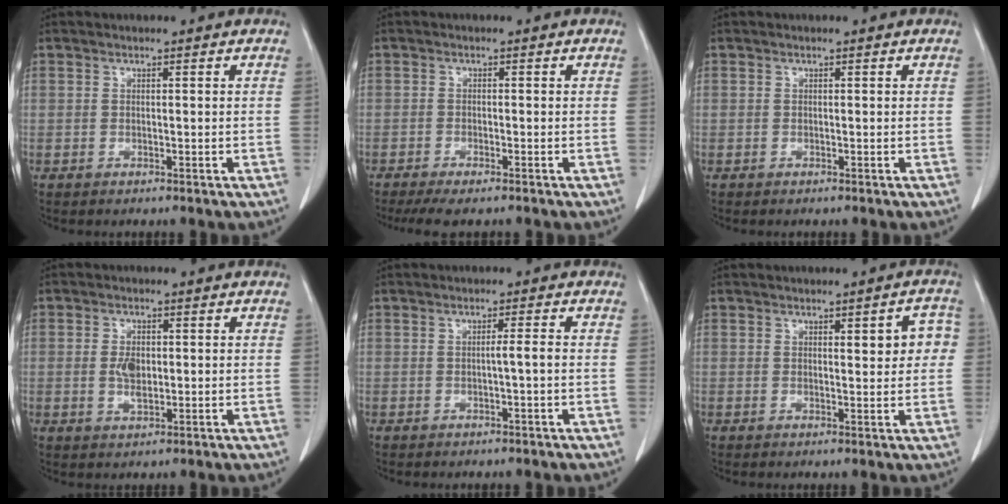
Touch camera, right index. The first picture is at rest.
{"total": 4.7, "force": [-3.8, 0.7, 2.7], "torque": [-0.040, -0.010, -0.056]}
{"total": 0.0}
{"total": 3.4, "force": [0.0, 1.7, 2.9], "torque": [-0.056, -0.001, 0.003]}
{"total": 1.5, "force": [-0.3, -0.3, 1.4], "torque": [-0.023, 0.001, -0.005]}
{"total": 4.4, "force": [1.0, 1.4, 4.1], "torque": [-0.043, 0.011, 0.011]}